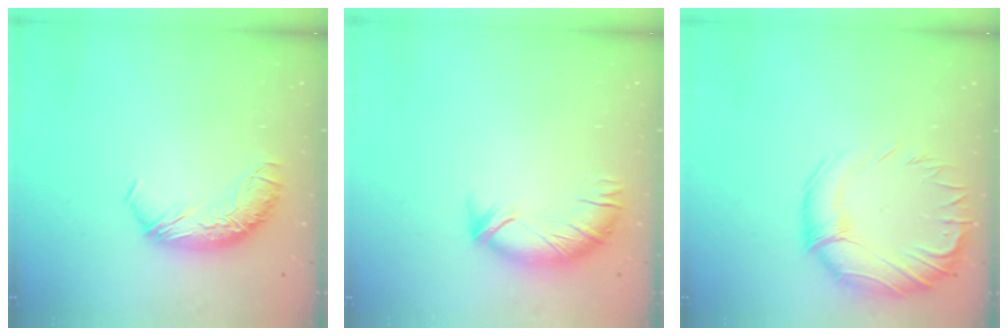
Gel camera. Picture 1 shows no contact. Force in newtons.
{"total": 3.4, "press": 3.1, "slide": 1.3}
{"total": 3.9, "press": 2.2, "slide": 3.2}